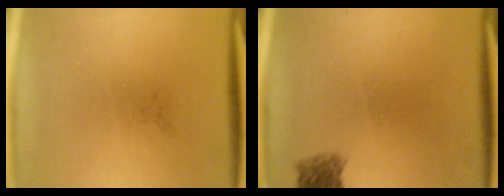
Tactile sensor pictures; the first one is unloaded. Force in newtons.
{"total": 2.6}